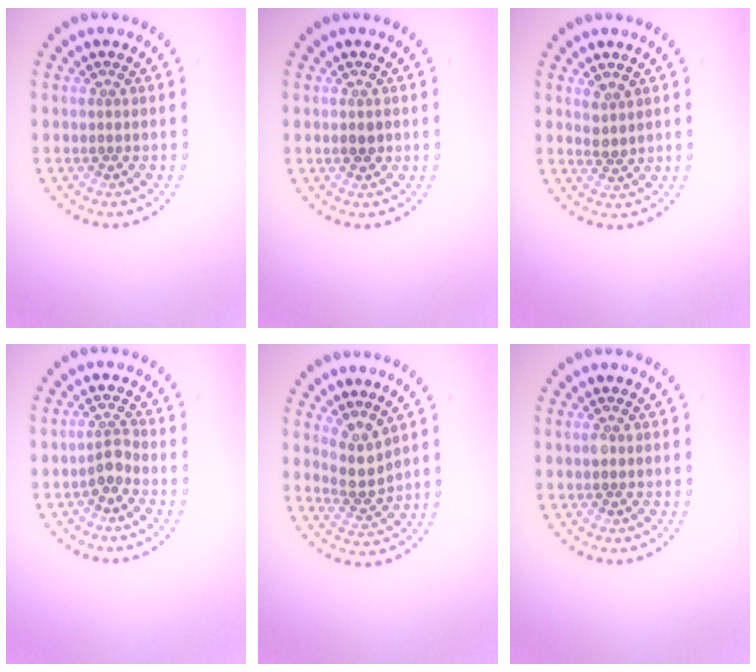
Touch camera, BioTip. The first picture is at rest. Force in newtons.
{"total": 1.0, "press": 1.0, "slide": 0.0}
{"total": 1.7, "press": 1.4, "slide": 1.0}
{"total": 1.7, "press": 1.4, "slide": 1.0}
{"total": 2.6, "press": 2.0, "slide": 1.6}
{"total": 1.0, "press": 1.0, "slide": 0.1}